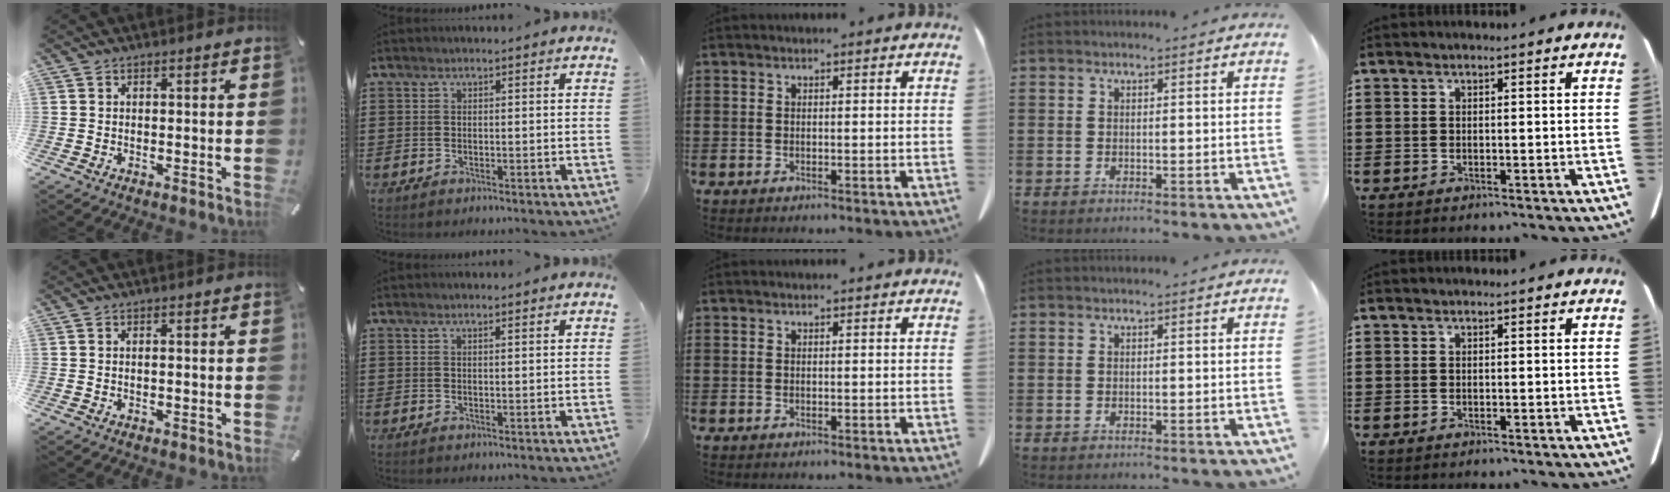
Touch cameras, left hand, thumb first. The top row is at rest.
{"thumb": {"total": 0.6, "force": [-0.1, 0.3, 0.6], "torque": [-0.011, 0.000, -0.002]}, "index": {"total": 0.6, "force": [0.4, 0.0, 0.4], "torque": [-0.010, -0.001, 0.009]}}